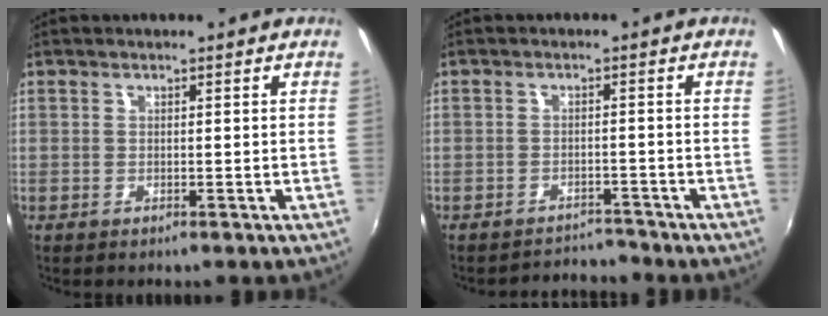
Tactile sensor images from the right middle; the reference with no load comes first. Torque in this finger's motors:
{"motor_torque": [-0.80, -1.34, -0.37, -0.02]}